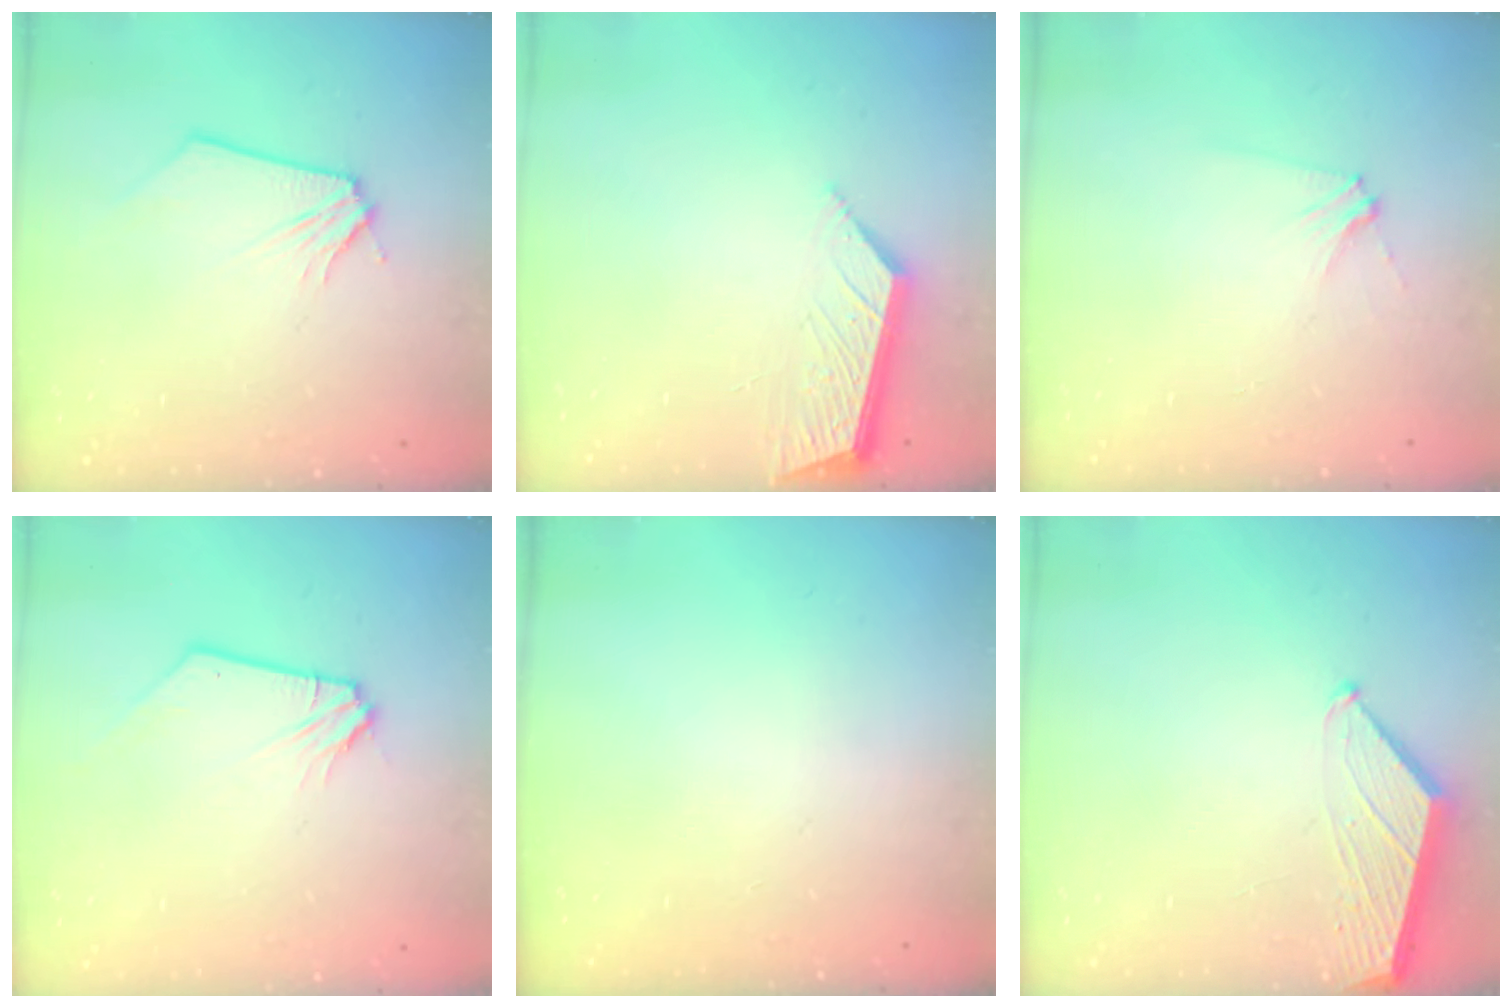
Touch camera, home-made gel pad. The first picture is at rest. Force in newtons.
{"total": 6.3, "press": 6.3, "slide": 0.2}
{"total": 2.8, "press": 2.8, "slide": 0.4}
{"total": 1.4, "press": 1.3, "slide": 0.3}
{"total": 0.0}
{"total": 1.5, "press": 1.4, "slide": 0.2}